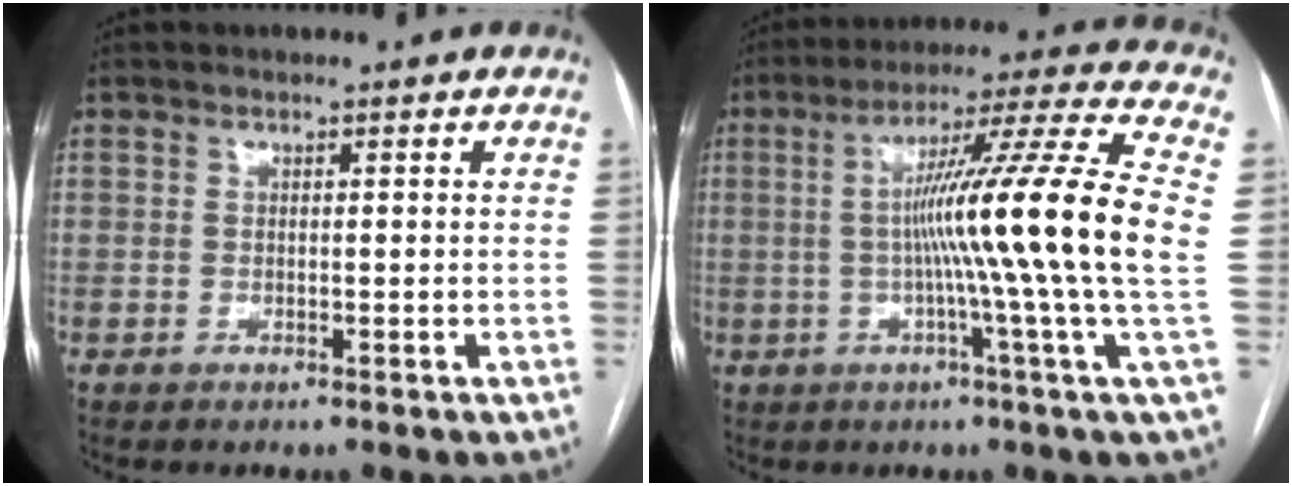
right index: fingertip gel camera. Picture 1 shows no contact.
{"total": 18.7, "force": [-0.2, -3.1, 18.4], "torque": [-0.281, -0.007, -0.022]}